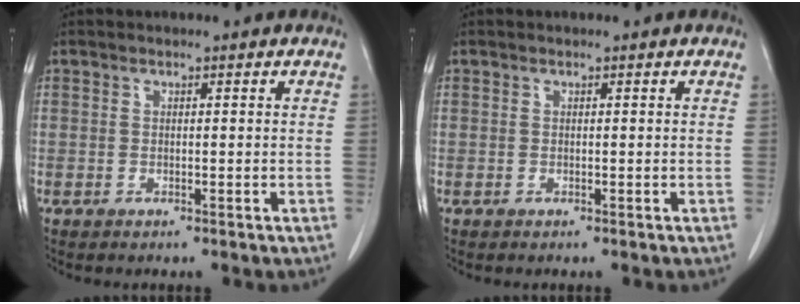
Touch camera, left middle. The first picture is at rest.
{"total": 0.0}